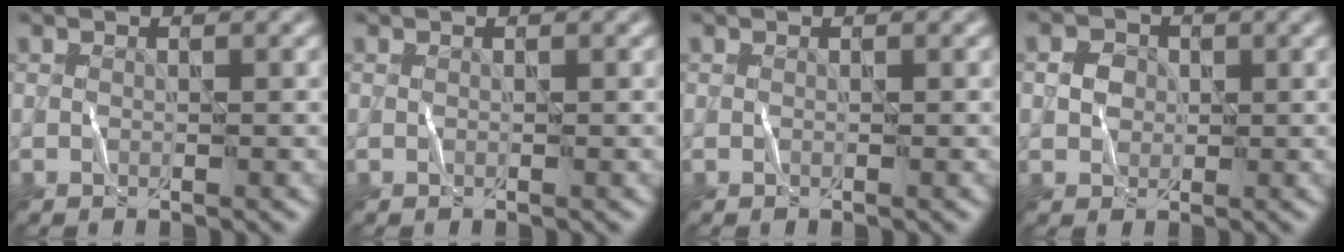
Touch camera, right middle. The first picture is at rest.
{"total": 0.0}
{"total": 0.0}
{"total": 1.8, "force": [0.1, 1.7, 0.7], "torque": [-0.014, 0.001, -0.001]}